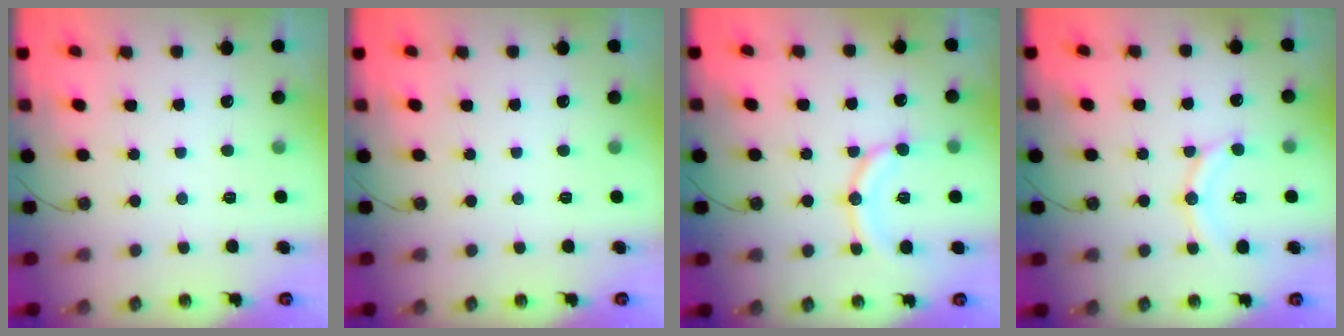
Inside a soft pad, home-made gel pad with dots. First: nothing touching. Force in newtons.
{"total": 0.0}
{"total": 13.2, "press": 13.0, "slide": 1.7}
{"total": 11.9, "press": 11.8, "slide": 1.1}